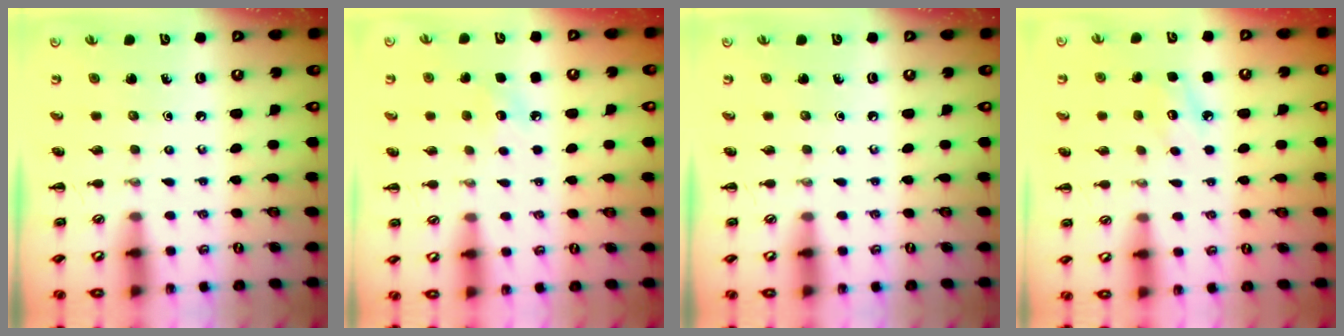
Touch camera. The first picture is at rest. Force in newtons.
{"total": 6.7, "press": 6.5, "slide": 1.7}
{"total": 0.0}
{"total": 8.2, "press": 8.0, "slide": 1.9}